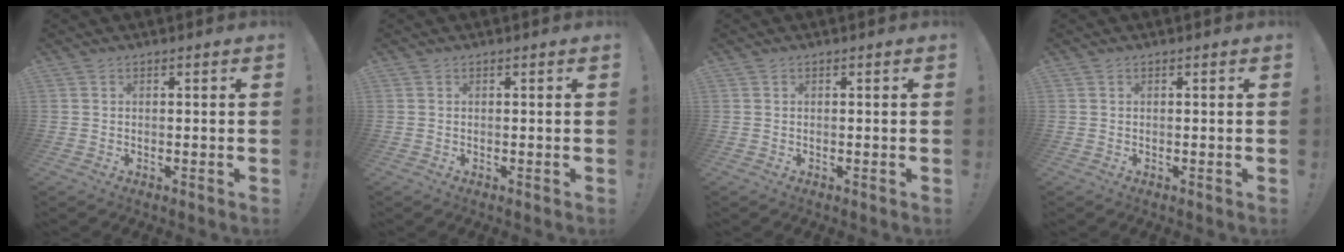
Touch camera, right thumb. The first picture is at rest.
{"total": 0.0}
{"total": 0.0}
{"total": 0.0}